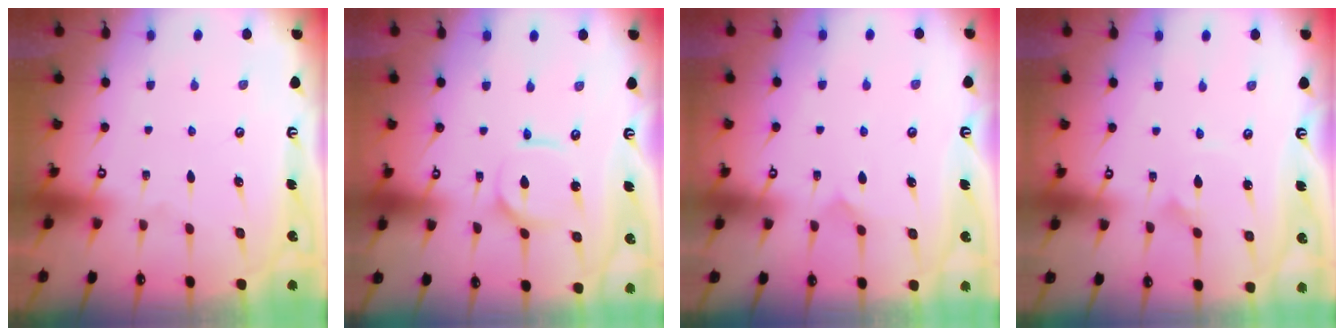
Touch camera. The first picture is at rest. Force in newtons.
{"total": 3.9, "press": 3.8, "slide": 0.4}
{"total": 3.9, "press": 3.8, "slide": 0.4}
{"total": 1.7, "press": 1.7, "slide": 0.0}